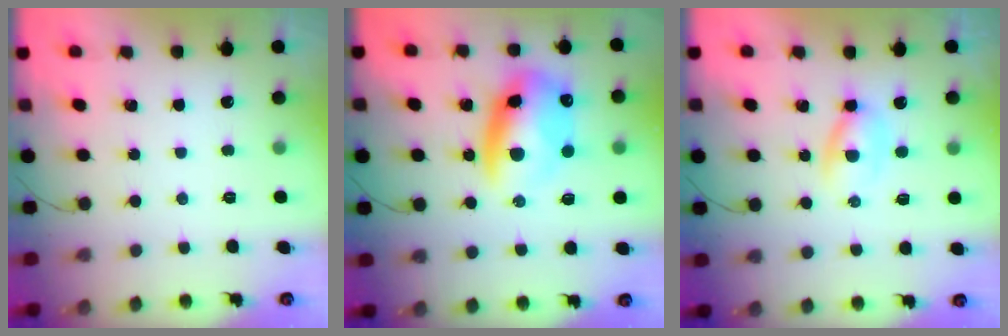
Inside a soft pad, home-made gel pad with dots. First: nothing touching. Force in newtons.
{"total": 14.4, "press": 14.0, "slide": 3.4}
{"total": 3.6, "press": 3.5, "slide": 1.1}